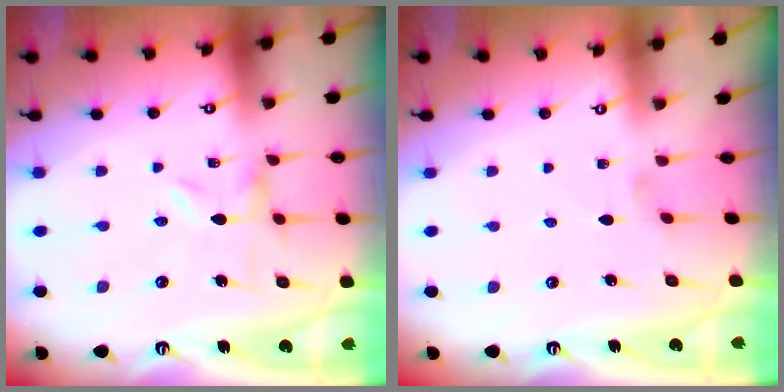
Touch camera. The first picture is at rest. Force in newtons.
{"total": 0.0}